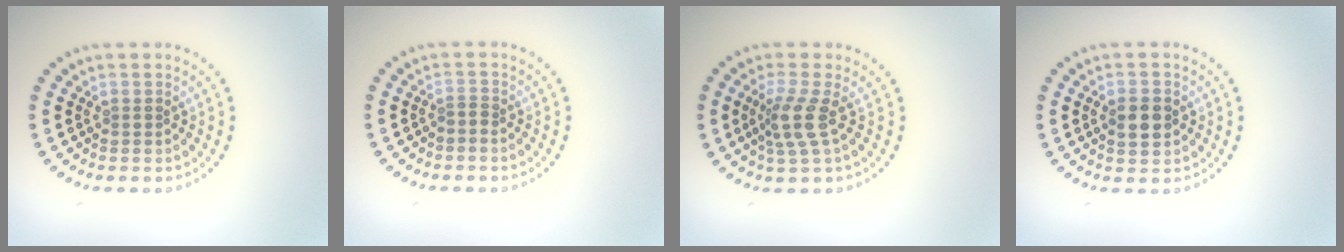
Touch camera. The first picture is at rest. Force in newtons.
{"total": 0.6, "press": 0.4, "slide": 0.5}
{"total": 2.9, "press": 2.2, "slide": 1.9}
{"total": 3.0, "press": 3.0, "slide": 0.1}